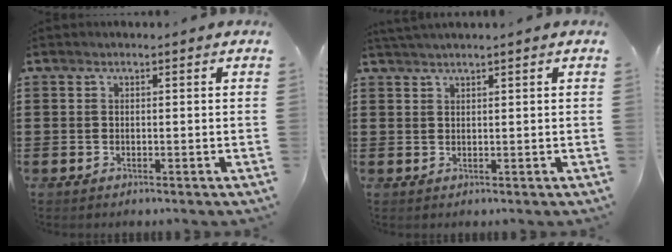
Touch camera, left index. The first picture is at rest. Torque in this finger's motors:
{"motor_torque": [0.27, -0.10, 0.13, 0.05]}